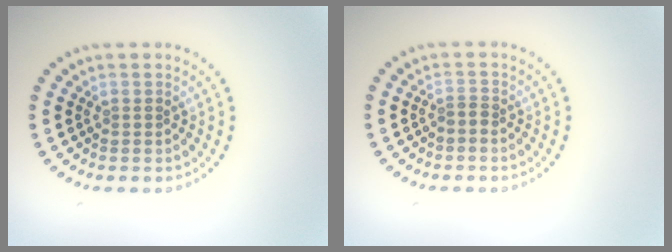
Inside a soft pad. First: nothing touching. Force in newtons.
{"total": 0.6, "press": 0.4, "slide": 0.5}